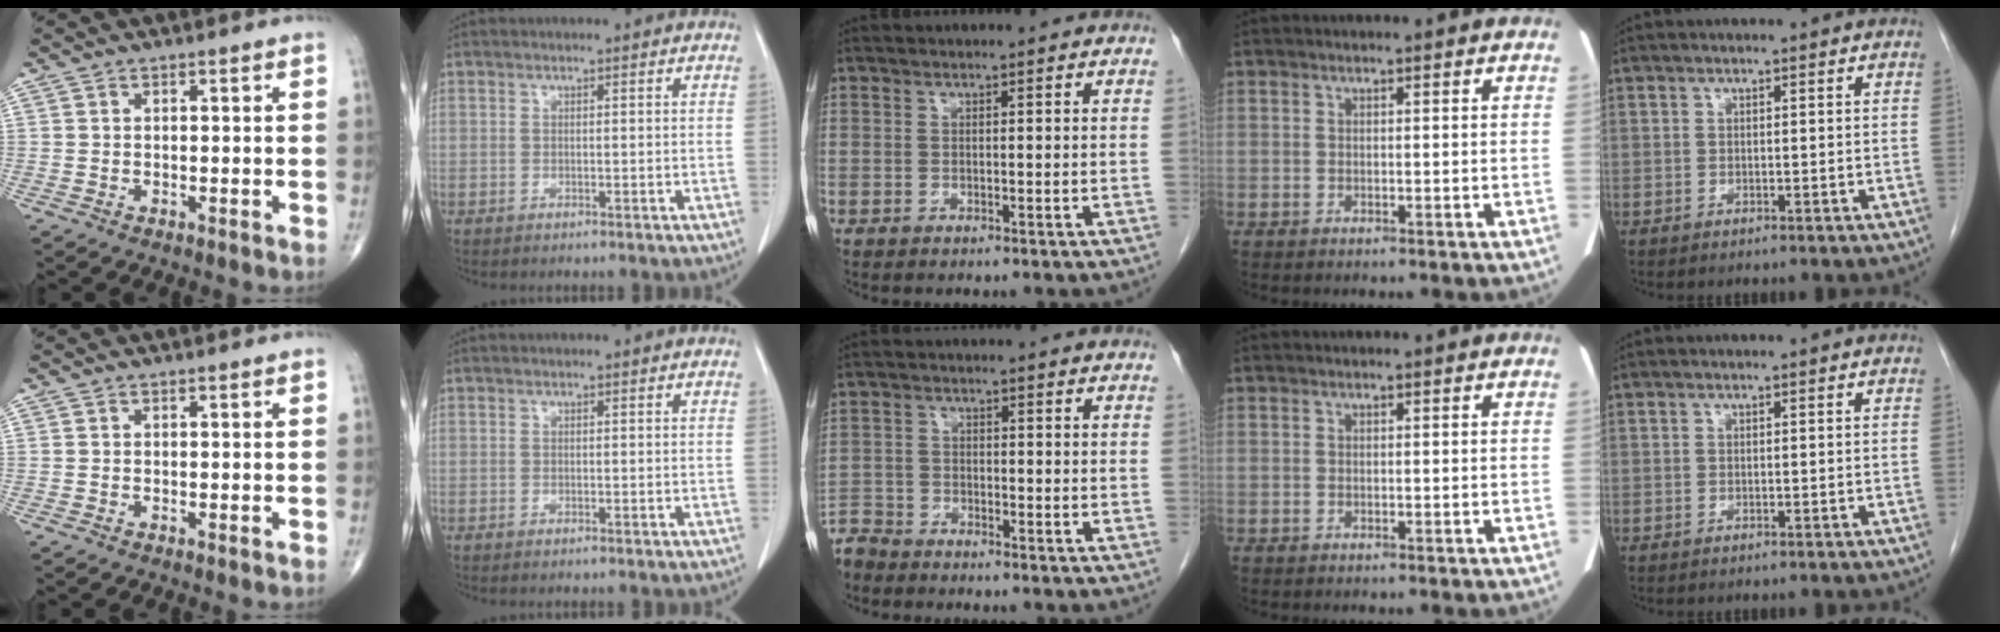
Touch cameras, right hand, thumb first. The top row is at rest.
{"middle": {"total": 4.6, "force": [-4.4, 1.2, -0.1], "torque": [0.009, -0.009, -0.088]}}